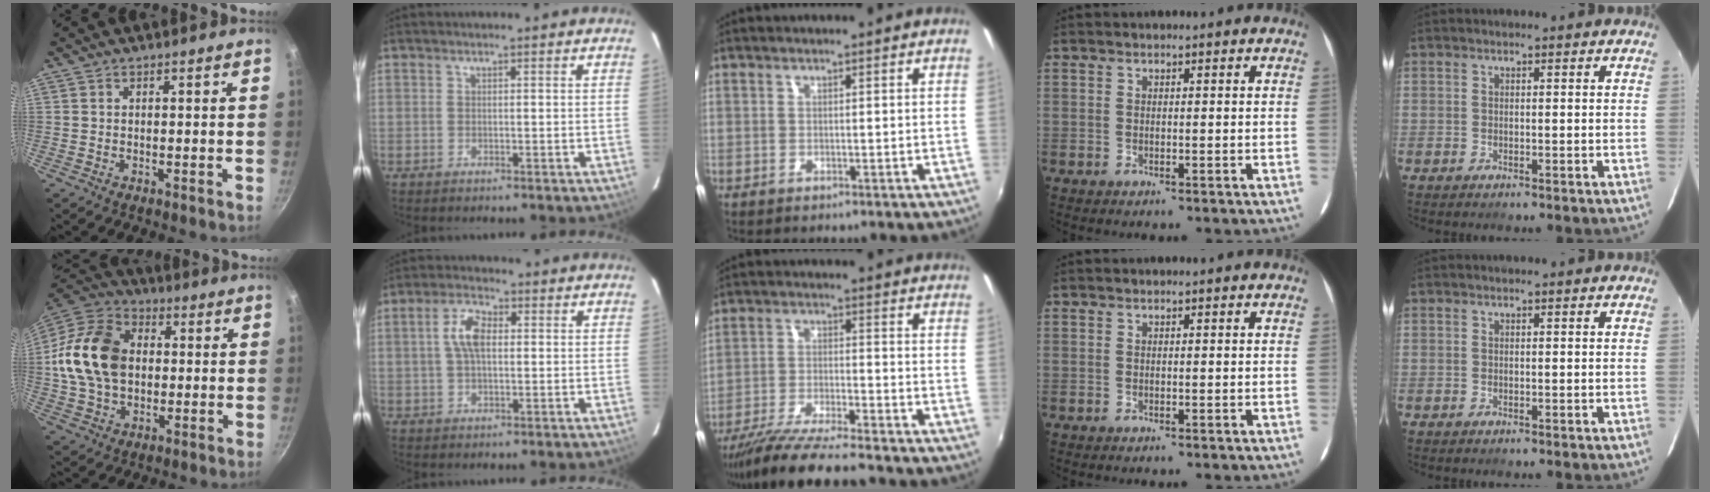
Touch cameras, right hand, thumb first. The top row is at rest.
{"thumb": {"total": 18.3, "force": [1.0, 13.3, 12.5], "torque": [-0.218, 0.027, 0.008]}, "index": {"total": 5.8, "force": [0.7, 2.9, 4.9], "torque": [-0.095, 0.014, 0.015]}, "middle": {"total": 13.3, "force": [-11.7, 0.7, 6.4], "torque": [-0.137, -0.030, -0.202]}}